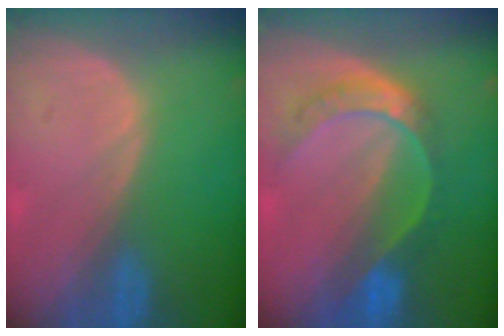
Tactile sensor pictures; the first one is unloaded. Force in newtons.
{"total": 7.7, "press": 6.4, "slide": 4.3}